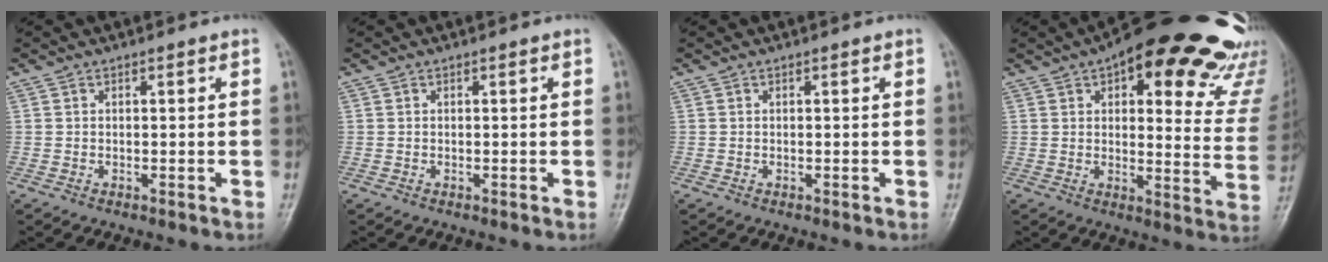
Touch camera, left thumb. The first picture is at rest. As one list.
[{"total": 0.0}, {"total": 0.0}, {"total": 28.6, "force": [19.9, 10.5, 17.6], "torque": [-0.184, -0.066, 0.230]}]